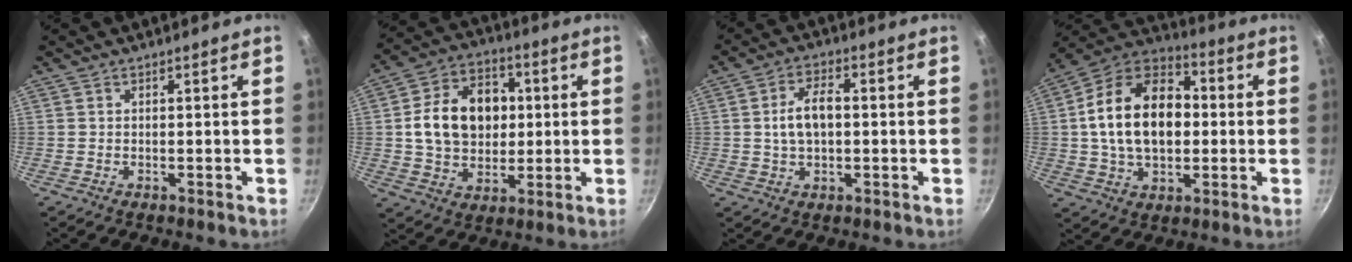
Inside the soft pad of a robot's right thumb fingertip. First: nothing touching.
{"total": 16.3, "force": [1.7, 12.4, 10.5], "torque": [-0.140, 0.017, 0.024]}
{"total": 7.4, "force": [0.3, 4.1, 6.1], "torque": [-0.099, 0.019, 0.003]}
{"total": 19.9, "force": [0.8, 13.3, 14.8], "torque": [-0.221, 0.031, 0.002]}